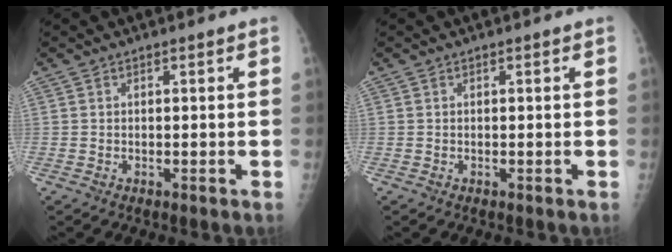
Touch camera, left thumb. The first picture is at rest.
{"total": 0.0}